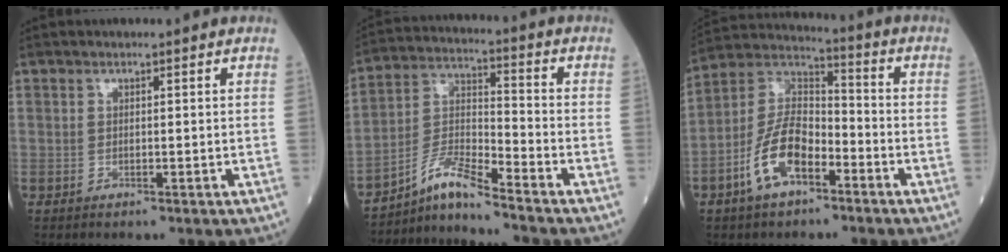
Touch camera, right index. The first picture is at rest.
{"total": 7.3, "force": [-6.4, -0.7, 3.4], "torque": [-0.080, -0.002, -0.118]}
{"total": 11.2, "force": [-5.2, 5.2, 8.5], "torque": [-0.188, 0.016, -0.099]}